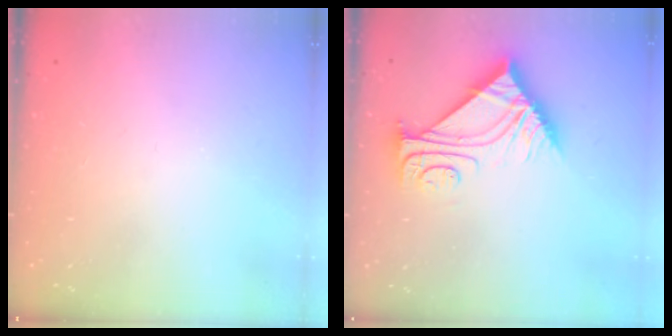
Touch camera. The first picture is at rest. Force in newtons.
{"total": 10.2, "press": 10.2, "slide": 0.4}